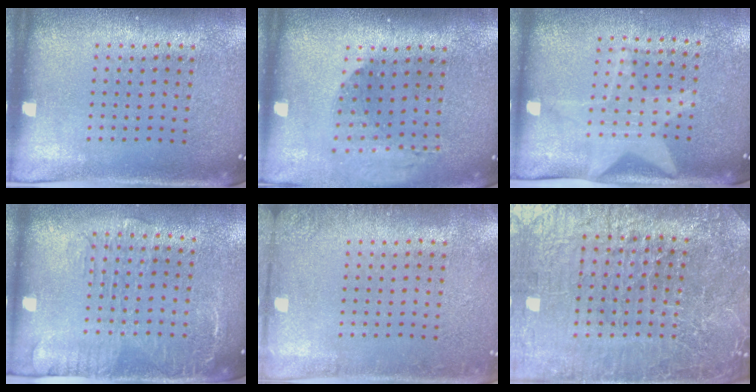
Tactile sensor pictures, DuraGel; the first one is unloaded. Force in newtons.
{"total": 1.3, "press": 1.3, "slide": 0.4}
{"total": 1.8, "press": 1.5, "slide": 1.0}
{"total": 2.0, "press": 1.6, "slide": 1.2}
{"total": 1.5, "press": 1.5, "slide": 0.2}
{"total": 6.2, "press": 5.6, "slide": 2.7}